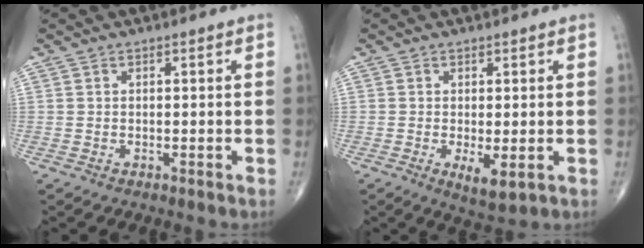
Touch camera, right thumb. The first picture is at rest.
{"total": 4.3, "force": [-0.9, 1.6, 3.9], "torque": [-0.065, -0.015, -0.010]}